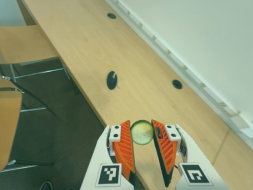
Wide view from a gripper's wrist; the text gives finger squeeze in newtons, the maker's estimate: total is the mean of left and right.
{"total": 9.4, "left": 9.2, "right": 9.5}